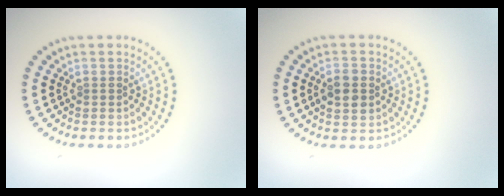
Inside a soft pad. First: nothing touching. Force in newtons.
{"total": 2.7, "press": 2.7, "slide": 0.1}